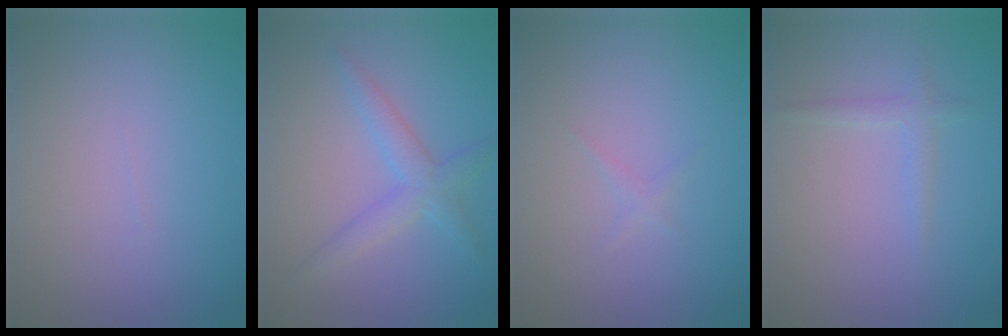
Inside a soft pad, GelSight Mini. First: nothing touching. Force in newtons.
{"total": 3.0, "press": 3.0, "slide": 0.0}
{"total": 0.6, "press": 0.6, "slide": 0.1}
{"total": 1.4, "press": 1.4, "slide": 0.1}